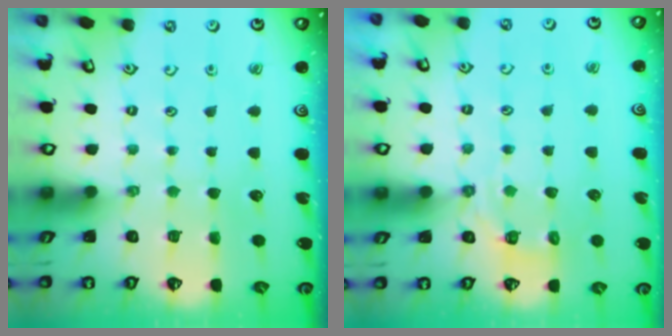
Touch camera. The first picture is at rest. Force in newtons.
{"total": 4.1, "press": 3.8, "slide": 1.5}